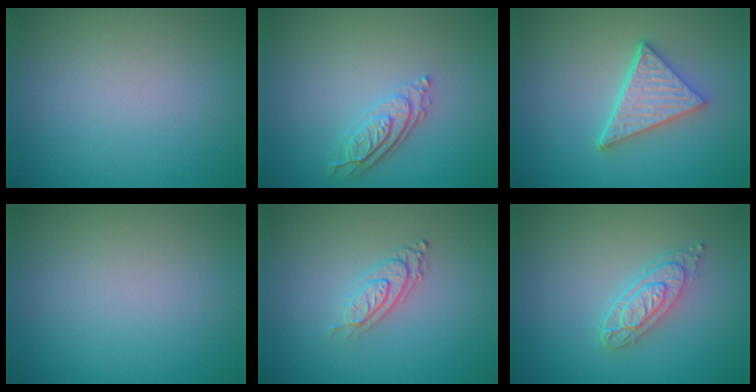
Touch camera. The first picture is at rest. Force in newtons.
{"total": 3.1, "press": 2.5, "slide": 1.8}
{"total": 4.9, "press": 3.7, "slide": 3.3}
{"total": 0.0}
{"total": 2.9, "press": 2.0, "slide": 2.0}
{"total": 3.8, "press": 3.0, "slide": 2.3}